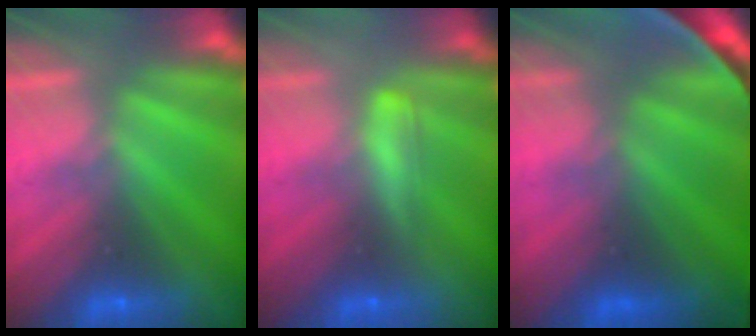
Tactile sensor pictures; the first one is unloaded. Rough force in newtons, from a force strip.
{"total": 2.1}
{"total": 11.3}